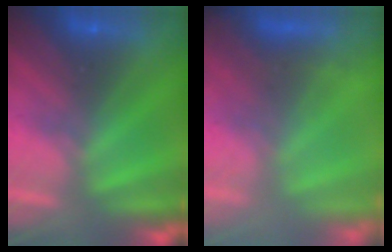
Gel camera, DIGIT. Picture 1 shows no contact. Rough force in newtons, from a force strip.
{"total": 5.6}